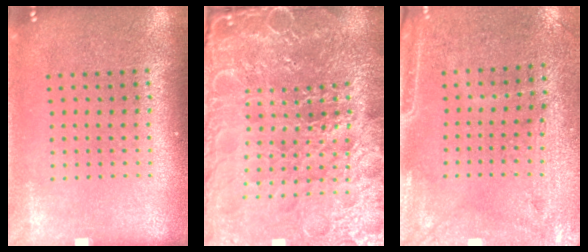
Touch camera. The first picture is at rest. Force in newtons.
{"total": 6.3, "press": 5.7, "slide": 2.8}
{"total": 3.0, "press": 2.6, "slide": 1.5}